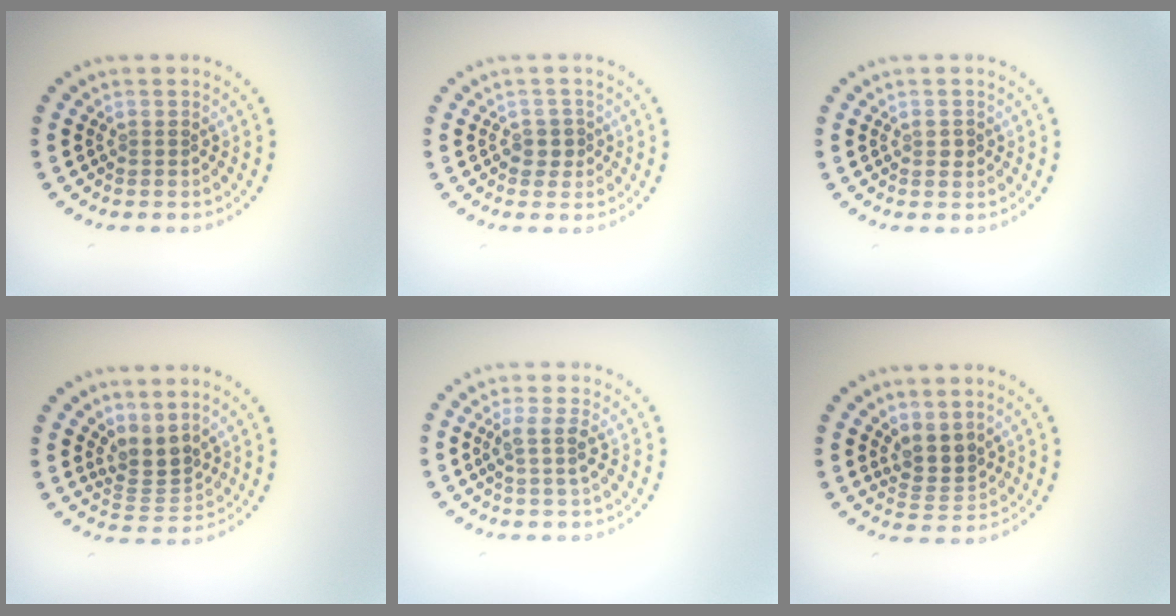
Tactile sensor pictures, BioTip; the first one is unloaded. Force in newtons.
{"total": 1.3, "press": 1.1, "slide": 0.7}
{"total": 1.0, "press": 1.0, "slide": 0.1}
{"total": 2.9, "press": 2.1, "slide": 2.0}
{"total": 1.9, "press": 1.6, "slide": 1.1}
{"total": 2.7, "press": 2.1, "slide": 1.6}